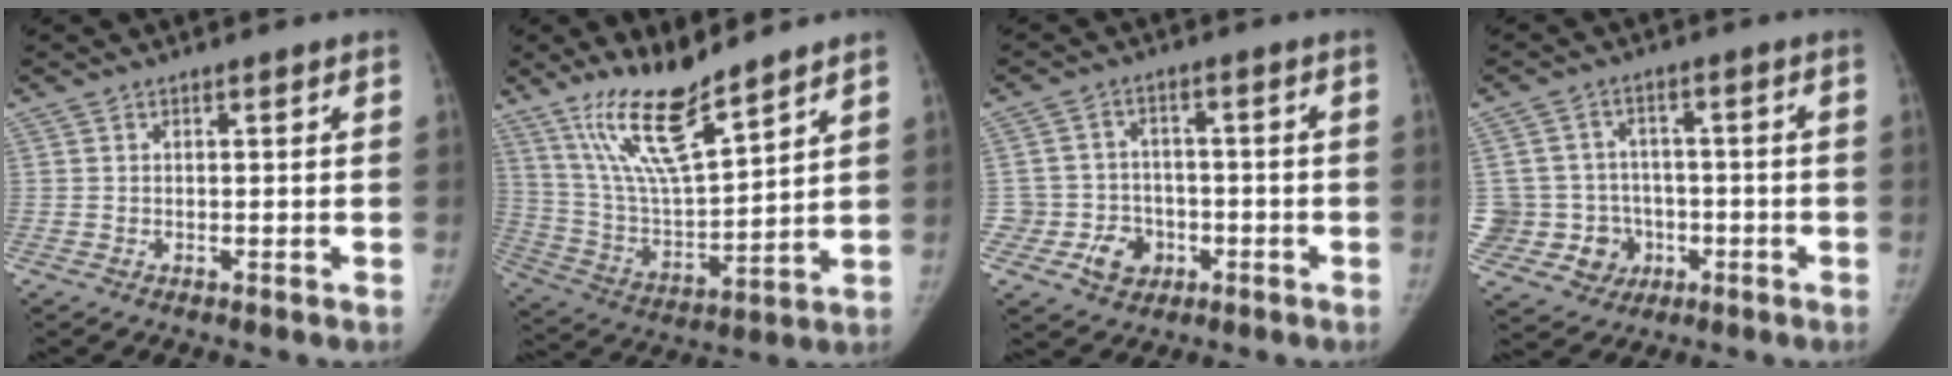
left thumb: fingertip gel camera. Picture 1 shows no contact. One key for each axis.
{"total": 15.5, "fx": 11.4, "fy": 3.3, "fz": 10.0, "tx": -0.169, "ty": -0.071, "tz": 0.229}
{"total": 7.5, "fx": -2.9, "fy": 6.7, "fz": 1.9, "tx": 0.003, "ty": 0.020, "tz": -0.040}
{"total": 10.4, "fx": -2.0, "fy": 9.9, "fz": 2.1, "tx": -0.020, "ty": 0.027, "tz": -0.018}